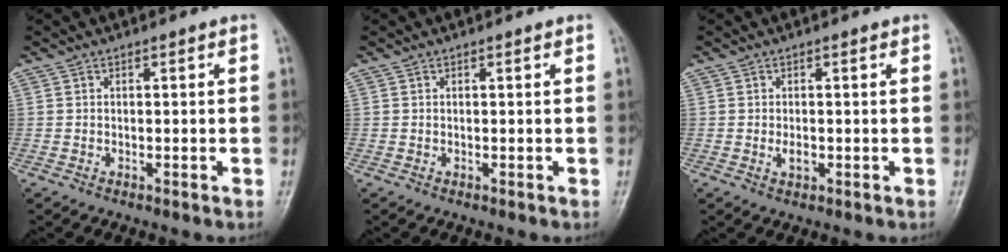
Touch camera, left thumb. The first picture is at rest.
{"total": 0.0}
{"total": 1.7, "force": [-0.1, 1.0, 1.4], "torque": [-0.020, -0.002, 0.001]}